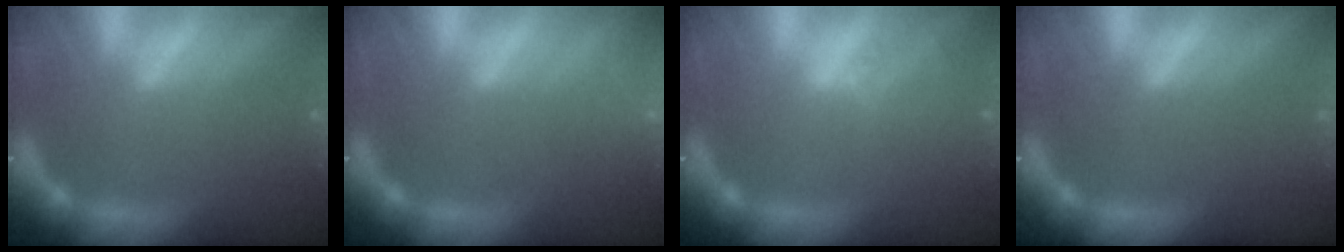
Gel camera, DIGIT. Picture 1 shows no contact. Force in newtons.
{"total": 4.0}
{"total": 2.0}
{"total": 0.0}